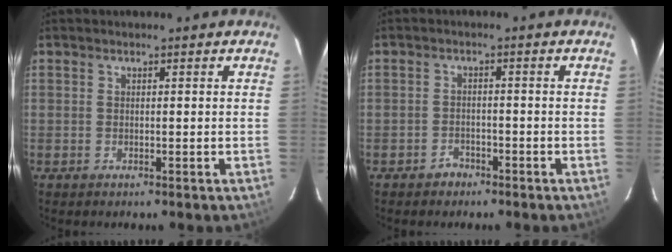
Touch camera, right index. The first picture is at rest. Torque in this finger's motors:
{"motor_torque": [0.05, 0.00, 0.00, 0.00]}